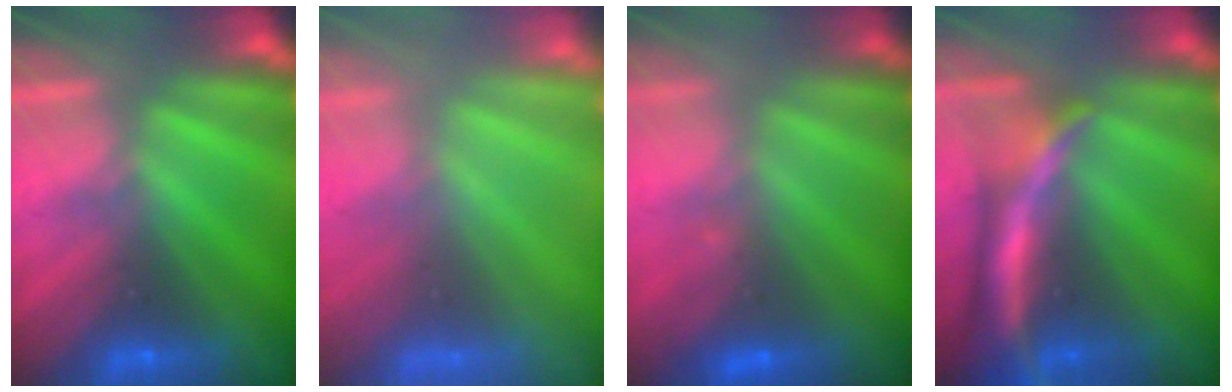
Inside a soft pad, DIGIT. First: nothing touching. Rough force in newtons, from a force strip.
{"total": 7.1}
{"total": 2.9}
{"total": 7.1}